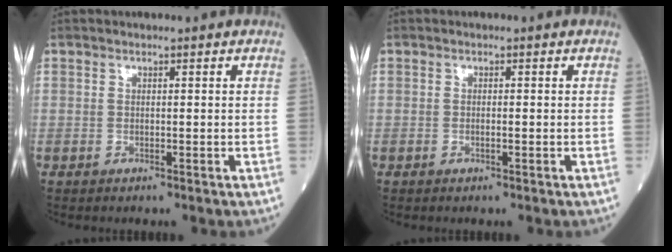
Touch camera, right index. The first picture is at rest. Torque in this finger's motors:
{"motor_torque": [-0.06, 0.03, -0.05, -0.01]}